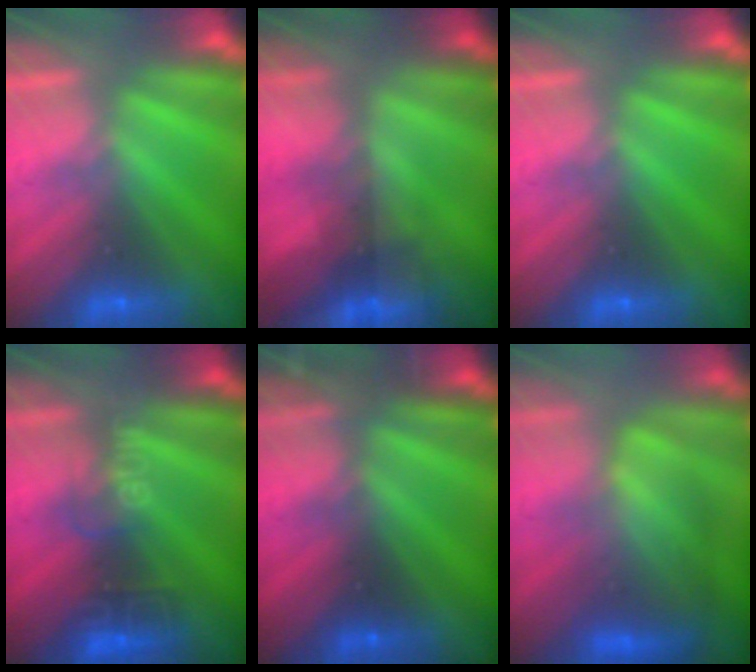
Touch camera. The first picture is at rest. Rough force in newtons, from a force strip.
{"total": 3.9}
{"total": 0.0}
{"total": 2.8}
{"total": 3.4}
{"total": 3.7}